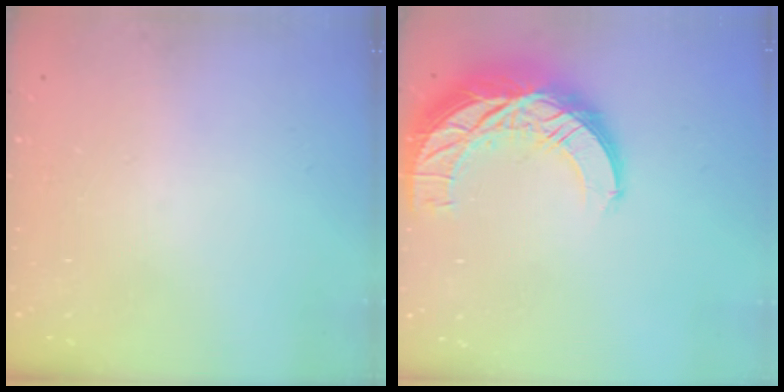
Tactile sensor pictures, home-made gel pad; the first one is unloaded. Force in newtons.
{"total": 18.0, "press": 17.9, "slide": 1.4}